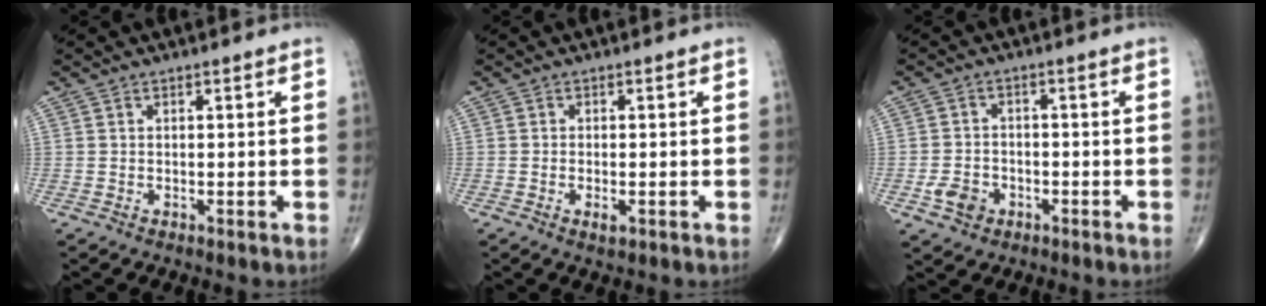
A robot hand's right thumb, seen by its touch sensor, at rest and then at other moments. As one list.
[{"total": 1.7, "force": [-0.6, 0.7, 1.4], "torque": [-0.026, -0.002, -0.010]}, {"total": 4.8, "force": [-2.0, 3.7, 2.3], "torque": [-0.033, 0.012, -0.032]}]